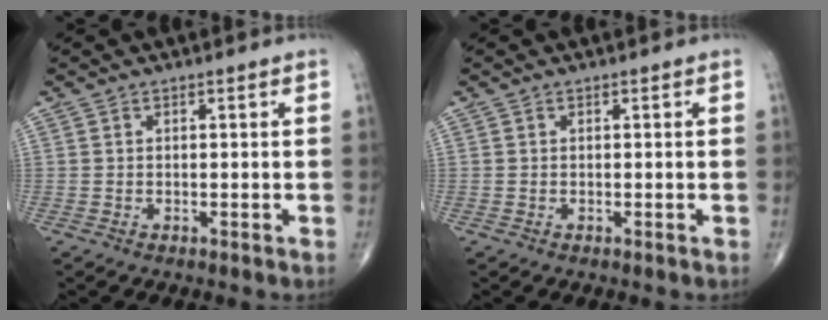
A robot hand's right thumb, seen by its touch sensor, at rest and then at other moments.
{"total": 0.0}